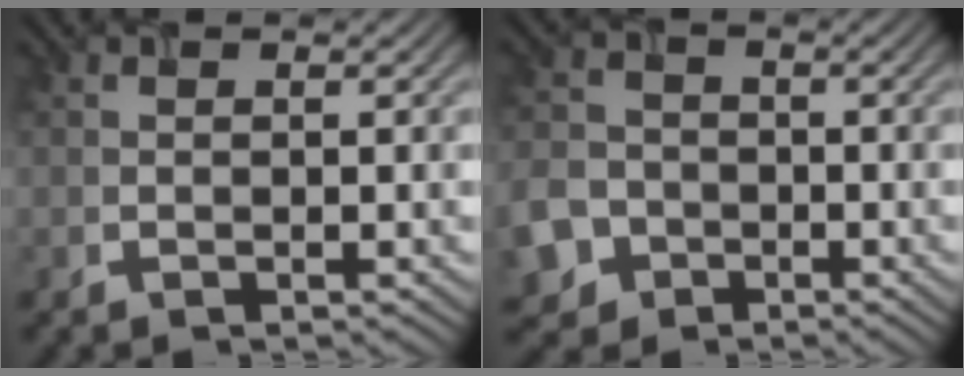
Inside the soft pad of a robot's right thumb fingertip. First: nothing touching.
{"total": 6.7, "force": [-3.0, 5.5, 2.5], "torque": [-0.071, -0.018, -0.075]}